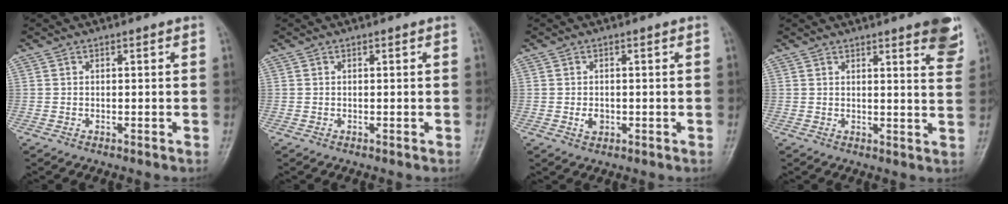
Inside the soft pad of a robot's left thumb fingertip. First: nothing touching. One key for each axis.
{"total": 0.0}
{"total": 1.9, "fx": -0.3, "fy": 1.4, "fz": 1.2, "tx": -0.017, "ty": 0.000, "tz": -0.004}
{"total": 8.1, "fx": 5.1, "fy": 1.5, "fz": 6.1, "tx": -0.057, "ty": -0.022, "tz": 0.053}